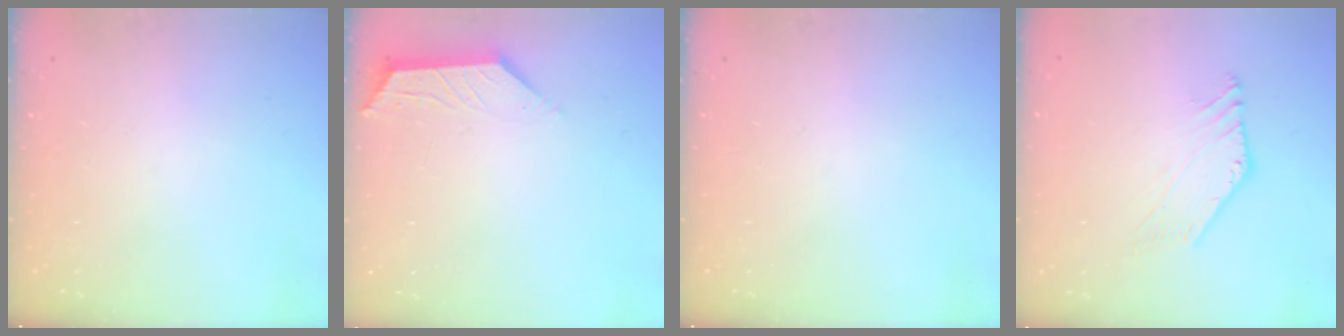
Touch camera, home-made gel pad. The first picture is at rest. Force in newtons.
{"total": 1.9, "press": 1.9, "slide": 0.3}
{"total": 0.0}
{"total": 0.8, "press": 0.7, "slide": 0.2}